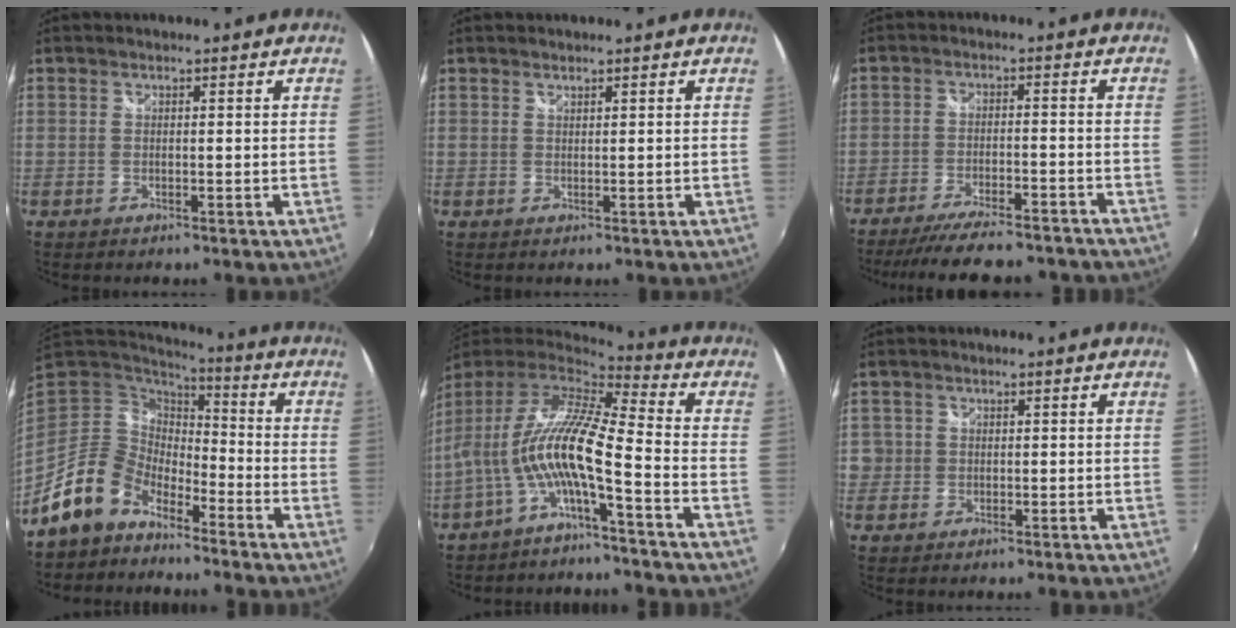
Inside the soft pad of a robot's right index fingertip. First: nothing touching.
{"total": 0.5, "force": [0.5, 0.0, 0.0], "torque": [0.002, 0.000, 0.010]}
{"total": 17.6, "force": [-15.5, 3.7, 7.5], "torque": [-0.151, -0.019, -0.215]}
{"total": 11.4, "force": [-7.8, 7.0, 4.3], "torque": [-0.101, 0.019, -0.145]}
{"total": 13.0, "force": [-3.7, 1.6, 12.4], "torque": [-0.222, -0.002, -0.076]}
{"total": 2.6, "force": [-0.3, 2.6, 0.3], "torque": [-0.006, 0.003, -0.007]}